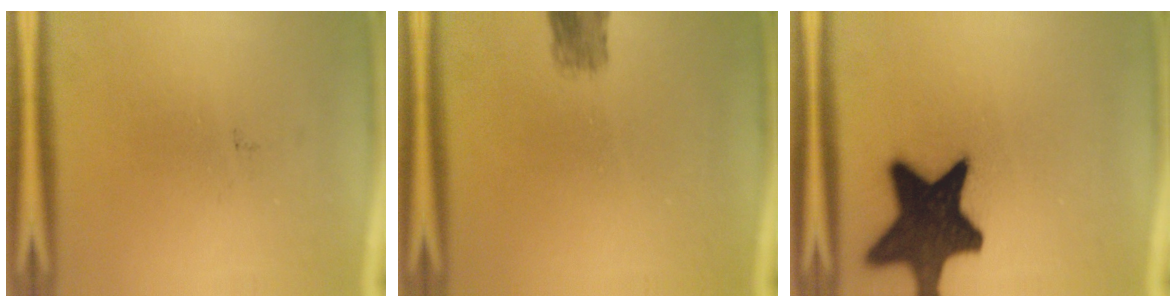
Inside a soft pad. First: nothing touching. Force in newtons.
{"total": 2.9}
{"total": 18.5}